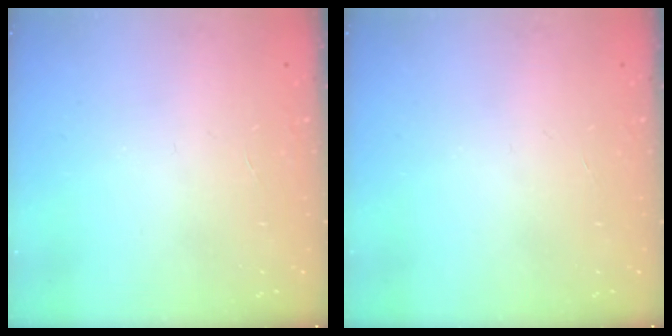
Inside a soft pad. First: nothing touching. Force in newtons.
{"total": 0.0}